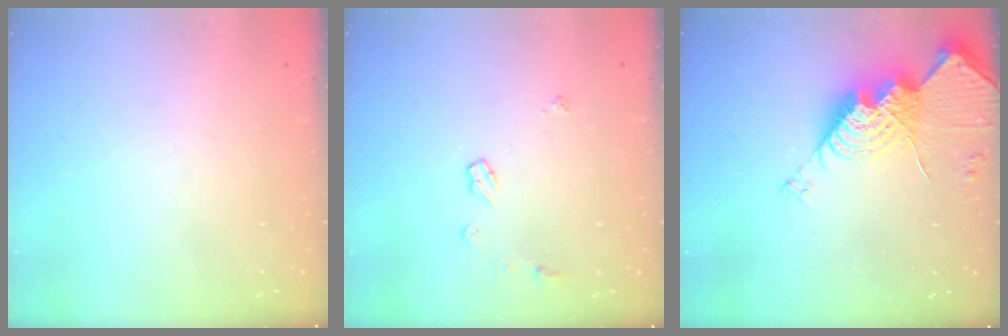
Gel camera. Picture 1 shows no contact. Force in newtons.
{"total": 5.6, "press": 5.6, "slide": 0.7}
{"total": 16.8, "press": 16.7, "slide": 1.2}